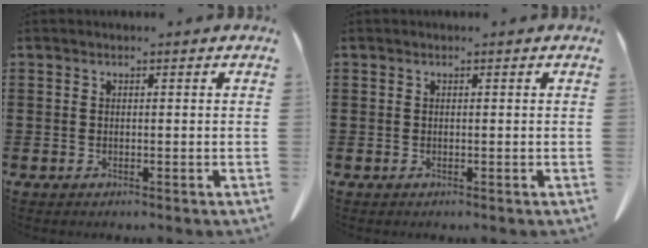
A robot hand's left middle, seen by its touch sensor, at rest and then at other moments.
{"total": 0.0}